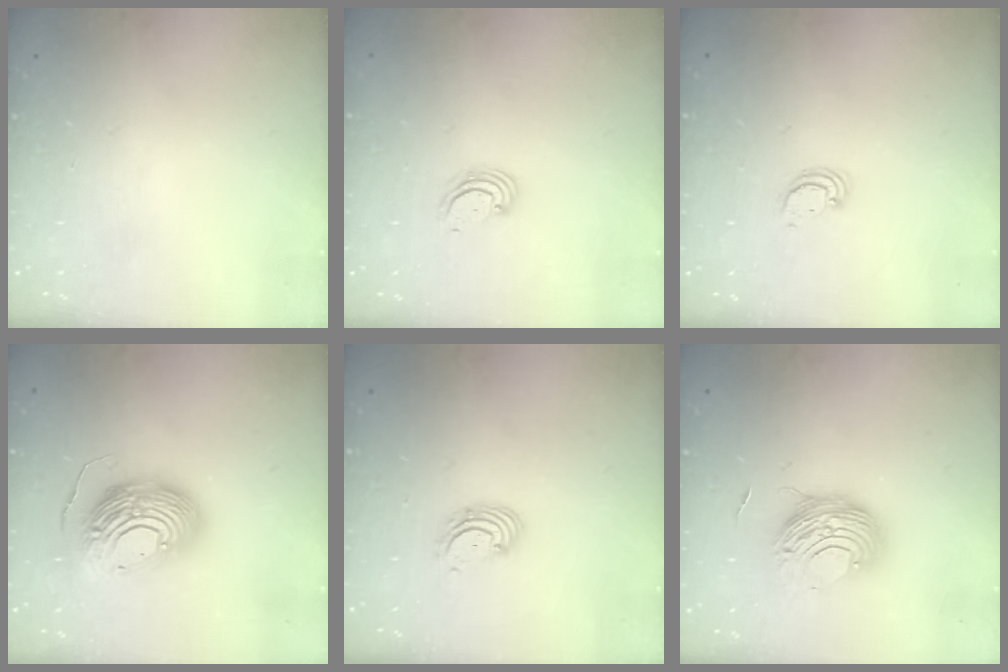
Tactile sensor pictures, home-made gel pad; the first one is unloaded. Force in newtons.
{"total": 2.7, "press": 2.6, "slide": 0.6}
{"total": 2.4, "press": 2.4, "slide": 0.2}
{"total": 17.4, "press": 17.3, "slide": 1.8}
{"total": 2.9, "press": 2.9, "slide": 0.3}
{"total": 10.6, "press": 10.5, "slide": 1.0}